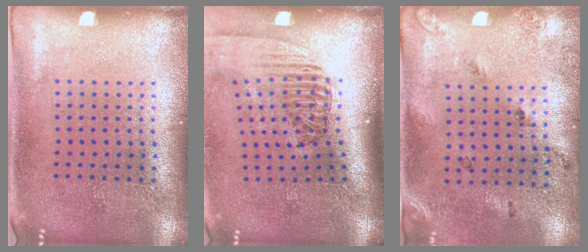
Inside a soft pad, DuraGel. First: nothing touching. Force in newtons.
{"total": 2.4, "press": 1.7, "slide": 1.7}
{"total": 1.7, "press": 1.0, "slide": 1.4}